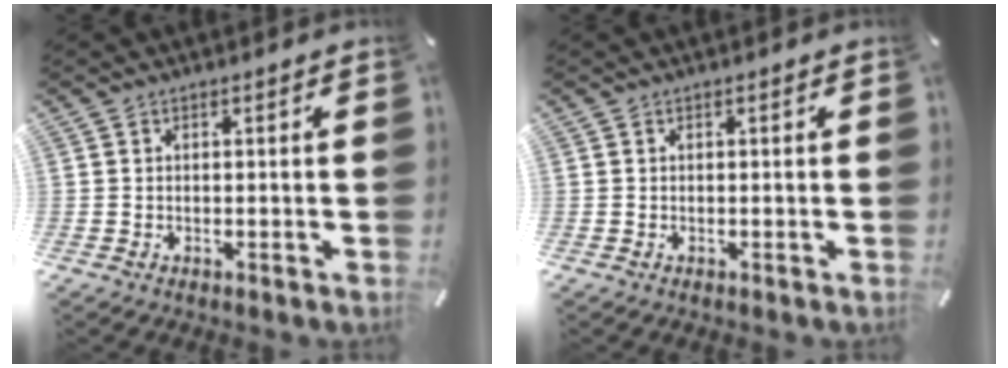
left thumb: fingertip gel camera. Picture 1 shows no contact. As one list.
[{"total": 0.0}]